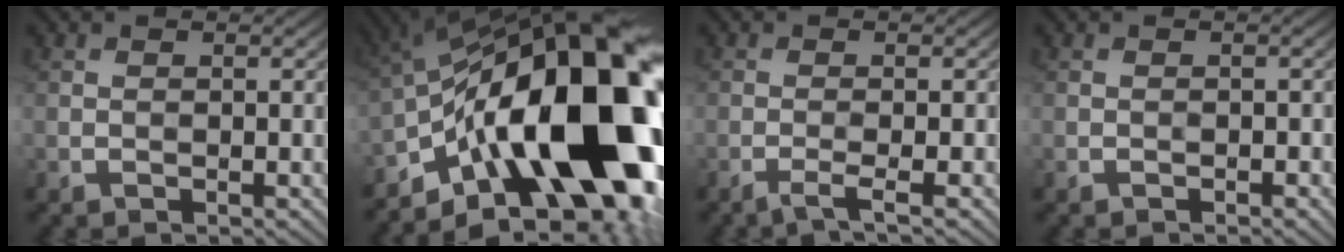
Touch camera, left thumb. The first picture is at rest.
{"total": 22.8, "force": [-5.3, 11.0, 19.3], "torque": [-0.327, -0.006, -0.082]}
{"total": 2.4, "force": [-1.4, 0.2, 1.9], "torque": [-0.027, 0.007, -0.037]}
{"total": 0.7, "force": [-0.5, 0.3, 0.4], "torque": [-0.004, 0.001, -0.007]}